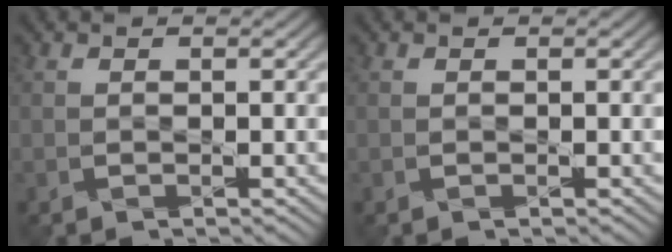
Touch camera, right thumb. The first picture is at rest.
{"total": 0.0}